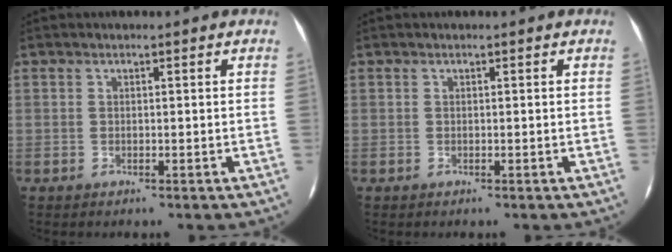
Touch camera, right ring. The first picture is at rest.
{"total": 0.0}